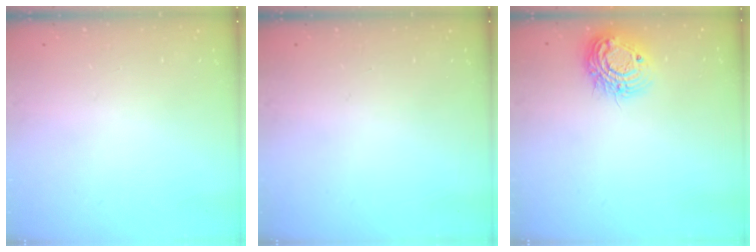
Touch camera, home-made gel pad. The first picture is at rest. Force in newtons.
{"total": 0.0}
{"total": 13.2, "press": 13.2, "slide": 1.1}